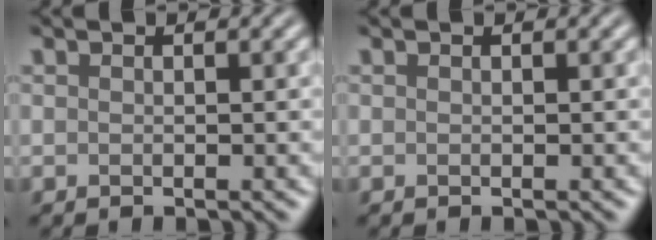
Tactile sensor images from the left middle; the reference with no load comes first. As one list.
[{"total": 0.0}]